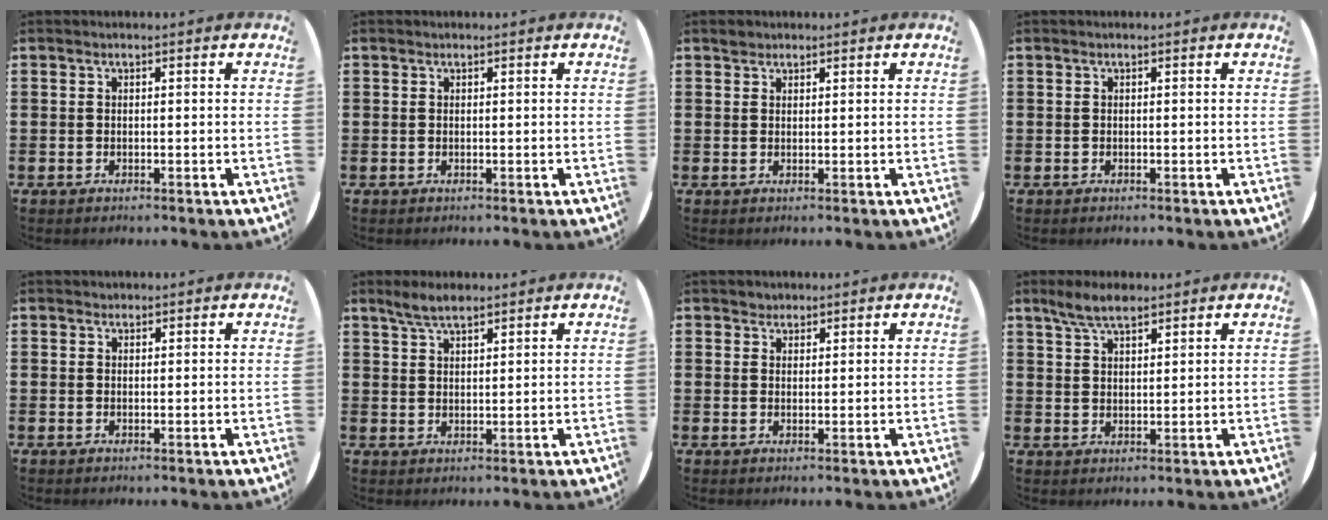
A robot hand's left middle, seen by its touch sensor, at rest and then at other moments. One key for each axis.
{"total": 0.0}
{"total": 1.1, "fx": 1.0, "fy": 0.5, "fz": 0.0, "tx": 0.008, "ty": 0.001, "tz": 0.018}
{"total": 0.0}
{"total": 0.6, "fx": 0.5, "fy": 0.2, "fz": -0.2, "tx": 0.005, "ty": 0.005, "tz": 0.009}
{"total": 3.4, "fx": 3.0, "fy": 0.9, "fz": 1.5, "tx": -0.033, "ty": 0.001, "tz": 0.055}
{"total": 1.6, "fx": 1.4, "fy": 0.7, "fz": -0.2, "tx": 0.001, "ty": 0.002, "tz": 0.028}
{"total": 4.7, "fx": 3.9, "fy": 1.5, "fz": 2.2, "tx": -0.042, "ty": -0.005, "tz": 0.069}